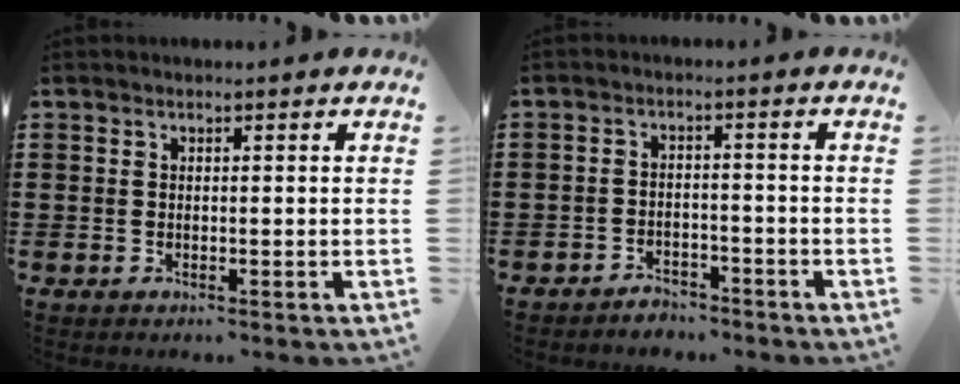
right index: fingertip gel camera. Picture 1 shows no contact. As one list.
[{"total": 2.9, "force": [-2.9, 0.6, 0.0], "torque": [-0.007, 0.002, -0.060]}]